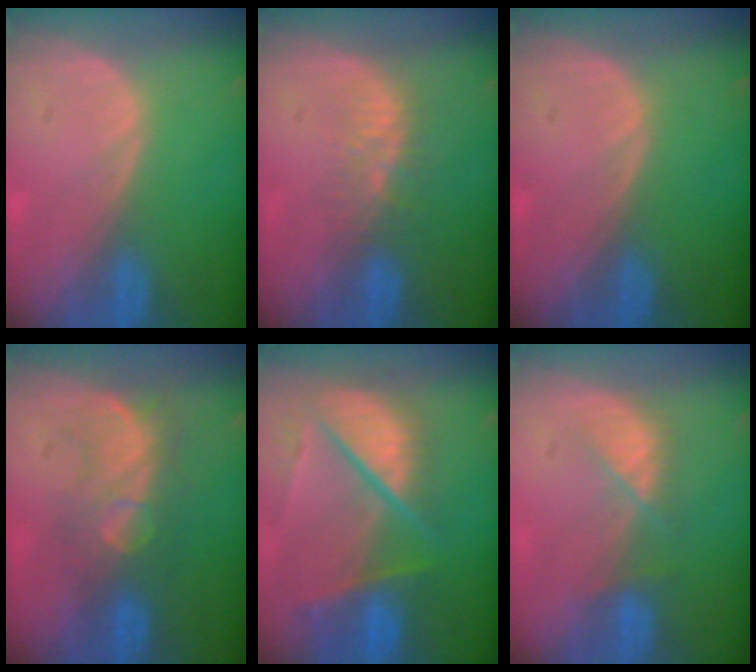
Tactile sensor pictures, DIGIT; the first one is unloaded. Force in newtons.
{"total": 4.9, "press": 4.3, "slide": 2.2}
{"total": 0.0}
{"total": 8.2, "press": 7.7, "slide": 2.8}
{"total": 10.4, "press": 8.6, "slide": 5.7}
{"total": 3.7, "press": 3.7, "slide": 0.6}